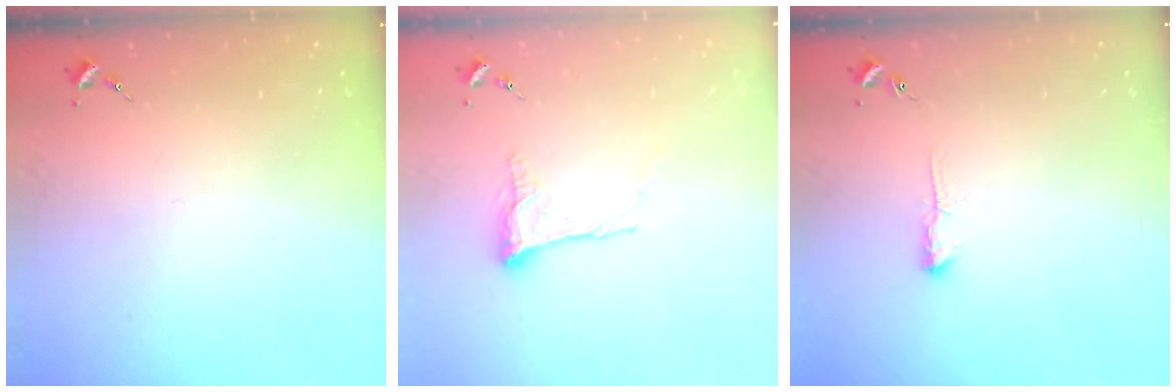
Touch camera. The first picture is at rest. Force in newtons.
{"total": 9.4, "press": 9.4, "slide": 0.7}
{"total": 3.4, "press": 3.4, "slide": 0.6}